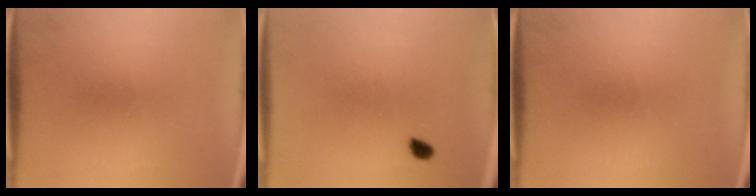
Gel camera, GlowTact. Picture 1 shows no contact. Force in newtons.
{"total": 1.7}
{"total": 0.0}